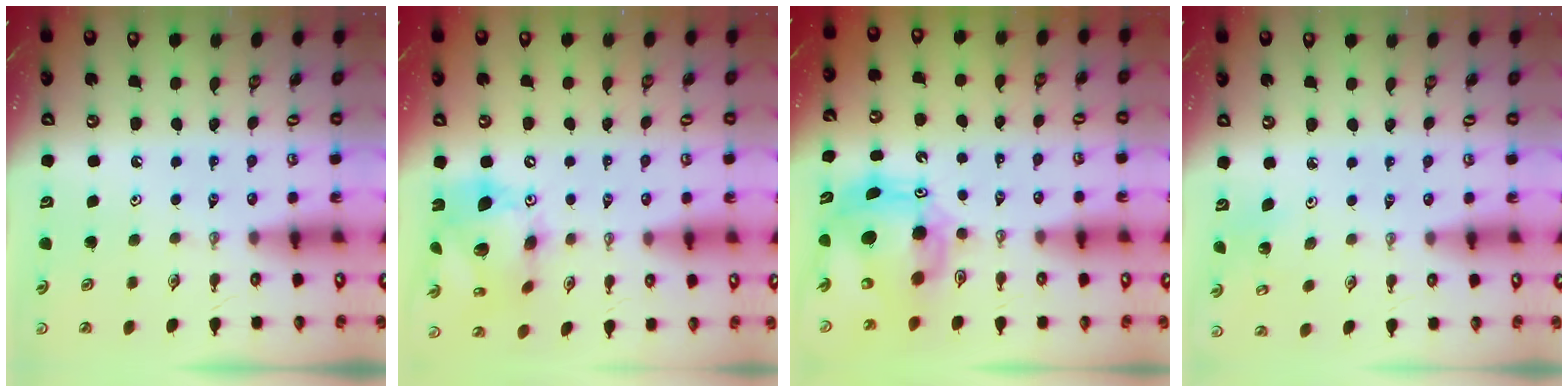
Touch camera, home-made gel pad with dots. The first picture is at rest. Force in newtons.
{"total": 16.3, "press": 16.3, "slide": 1.7}
{"total": 12.7, "press": 12.7, "slide": 1.3}
{"total": 2.0, "press": 2.0, "slide": 0.2}